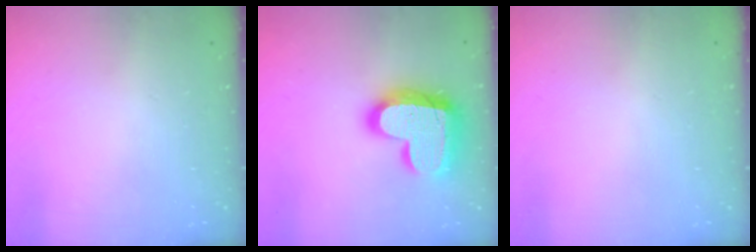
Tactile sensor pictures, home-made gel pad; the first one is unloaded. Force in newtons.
{"total": 22.1, "press": 22.0, "slide": 1.5}
{"total": 0.0}